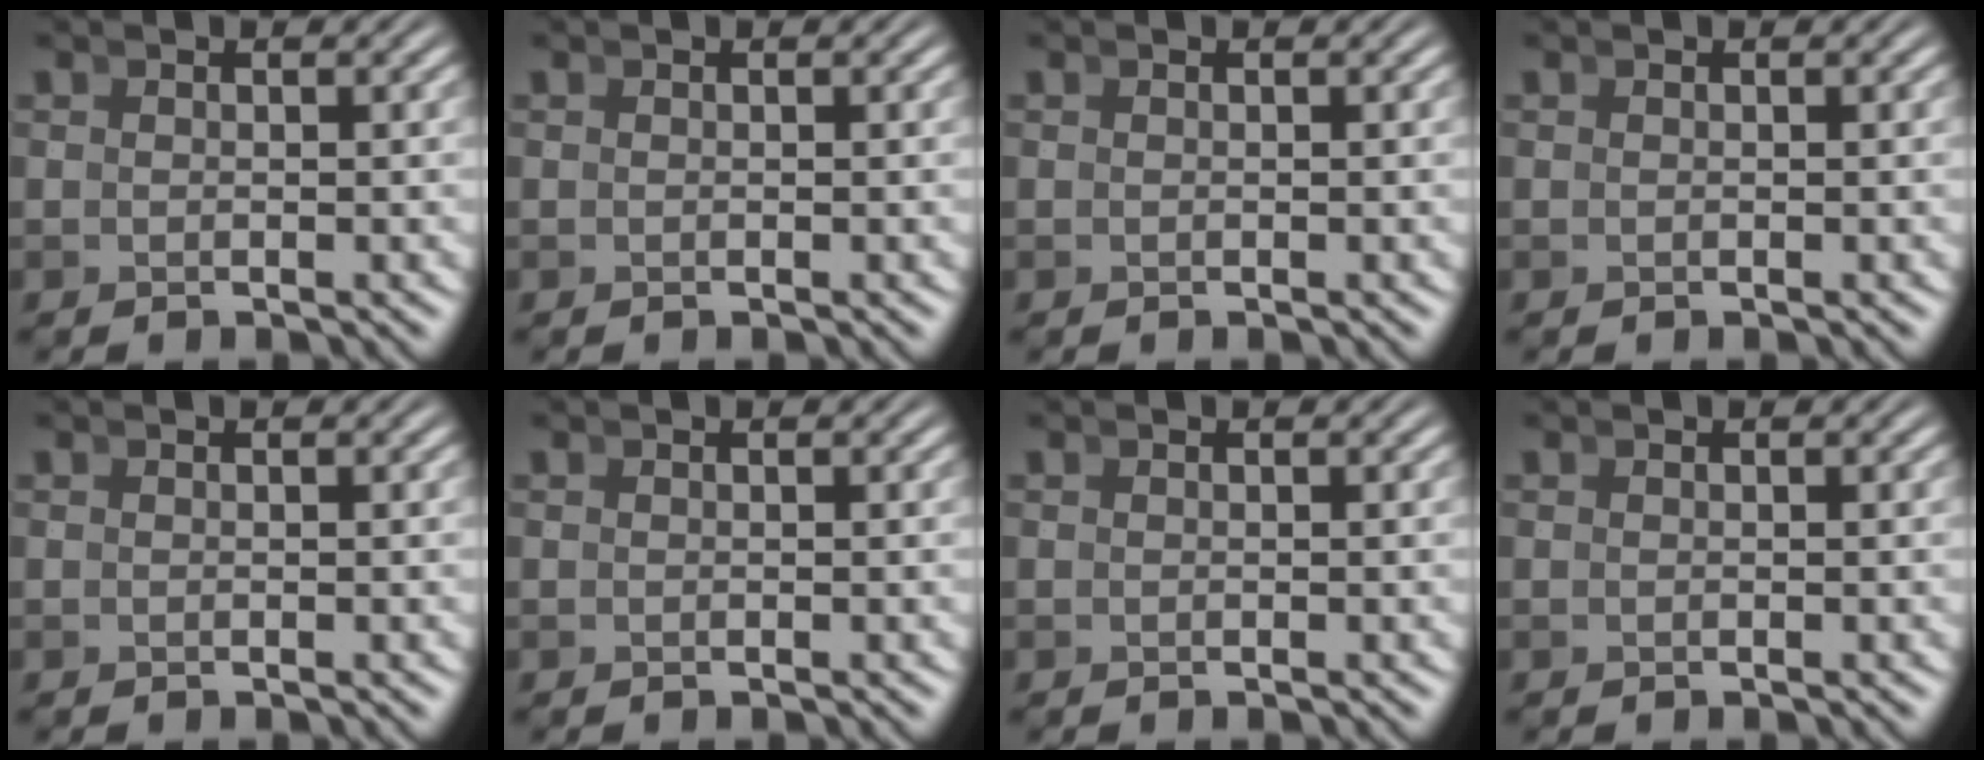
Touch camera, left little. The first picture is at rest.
{"total": 0.0}
{"total": 0.0}
{"total": 0.0}
{"total": 0.0}
{"total": 0.0}
{"total": 0.0}
{"total": 0.0}